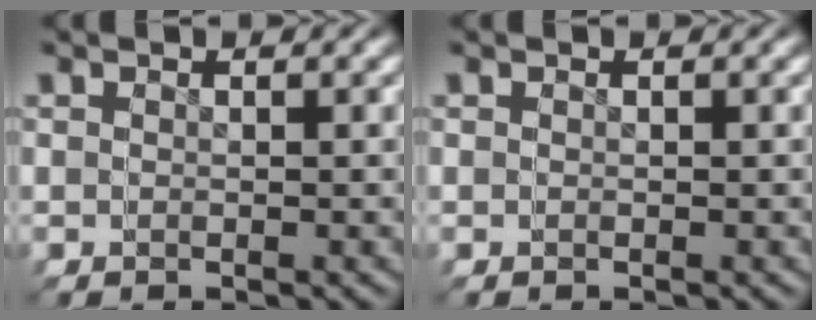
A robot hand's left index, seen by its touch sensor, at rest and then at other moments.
{"total": 0.0}